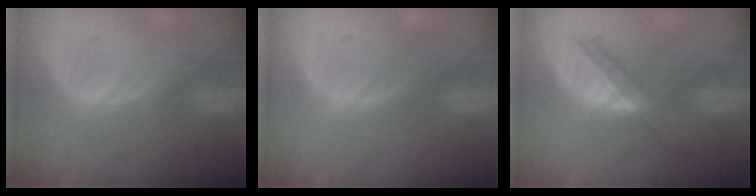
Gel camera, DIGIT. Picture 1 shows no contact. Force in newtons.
{"total": 0.0}
{"total": 5.9, "press": 5.2, "slide": 2.9}